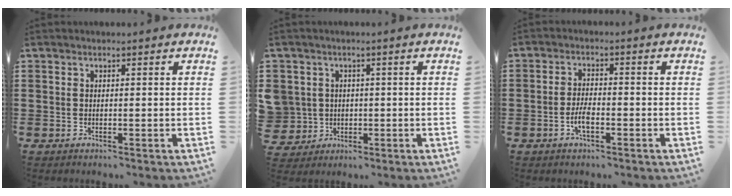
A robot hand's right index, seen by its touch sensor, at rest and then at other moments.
{"total": 4.3, "force": [0.0, 4.3, 0.4], "torque": [-0.042, 0.009, -0.004]}
{"total": 3.3, "force": [-1.4, 1.2, 2.8], "torque": [-0.068, -0.002, -0.032]}